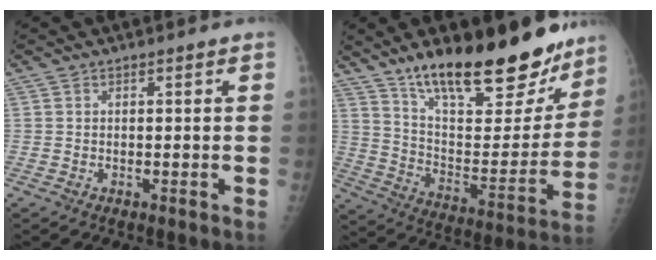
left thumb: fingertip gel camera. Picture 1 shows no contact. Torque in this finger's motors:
{"motor_torque": [0.92, 0.98, 1.39, -1.38, 0.13]}